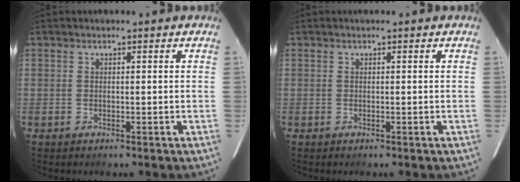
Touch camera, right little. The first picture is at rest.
{"total": 0.0}